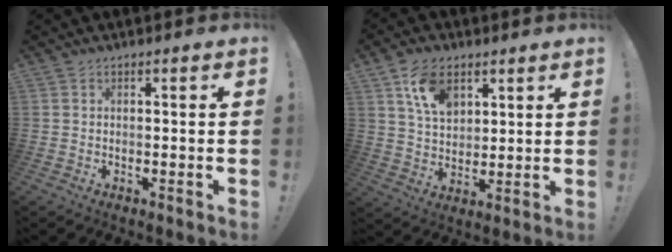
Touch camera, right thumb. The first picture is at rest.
{"total": 11.7, "force": [6.3, 7.7, 6.2], "torque": [-0.090, -0.022, 0.119]}